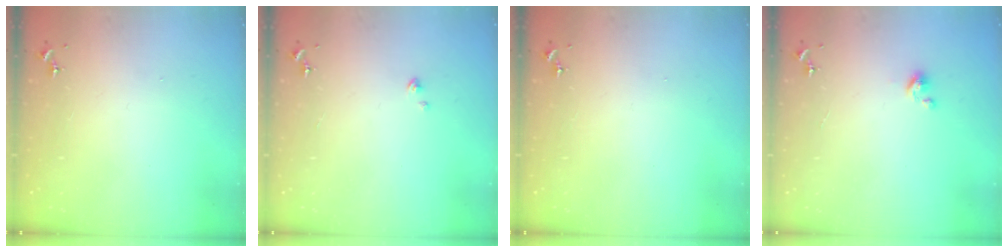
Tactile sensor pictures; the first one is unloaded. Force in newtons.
{"total": 1.6, "press": 1.6, "slide": 0.2}
{"total": 1.3, "press": 1.0, "slide": 0.9}
{"total": 2.4, "press": 2.4, "slide": 0.2}